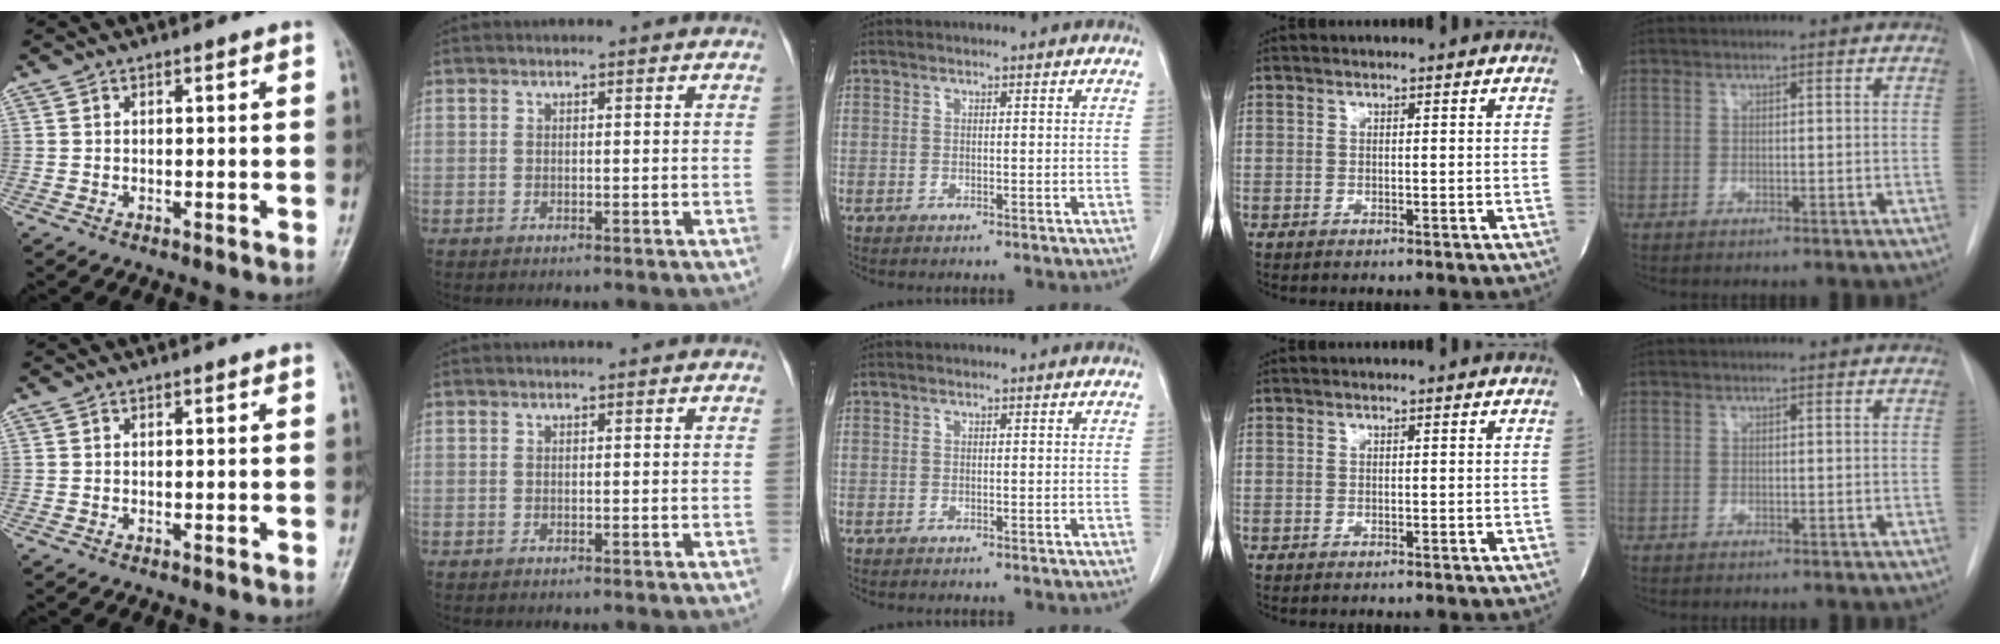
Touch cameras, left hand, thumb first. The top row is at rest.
{}